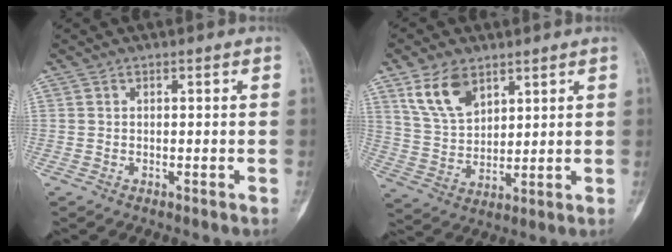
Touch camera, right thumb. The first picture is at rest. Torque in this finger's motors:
{"motor_torque": [-0.10, 0.61, 0.59, 0.77, 0.02]}